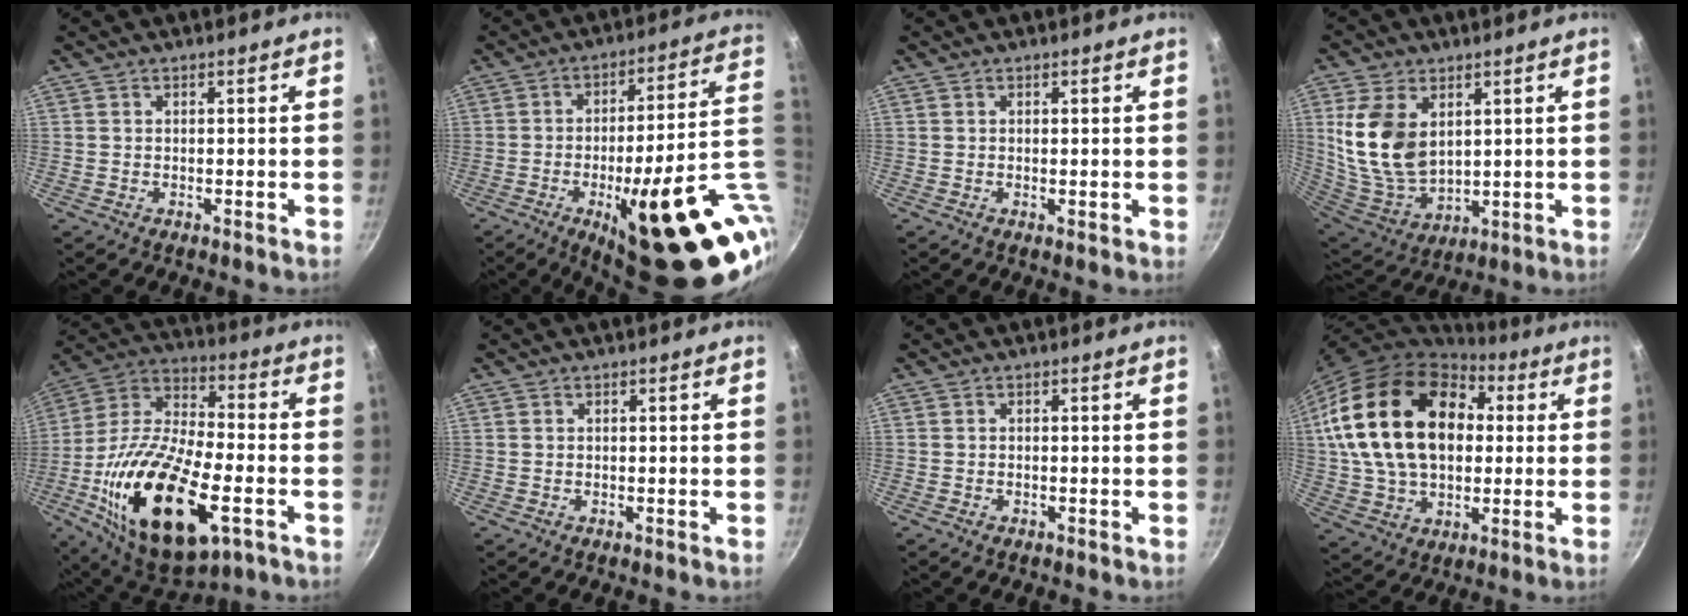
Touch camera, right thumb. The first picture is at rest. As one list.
[{"total": 29.6, "force": [-6.5, 8.7, 27.5], "torque": [-0.328, -0.001, -0.074]}, {"total": 0.7, "force": [0.1, 0.2, 0.7], "torque": [-0.009, -0.004, -0.001]}, {"total": 15.2, "force": [4.0, 9.8, 10.9], "torque": [-0.204, -0.033, 0.093]}, {"total": 28.3, "force": [-8.9, 13.2, 23.5], "torque": [-0.428, 0.015, -0.156]}, {"total": 0.0}, {"total": 0.5, "force": [-0.4, 0.2, 0.3], "torque": [-0.006, 0.001, -0.008]}, {"total": 25.5, "force": [5.1, 17.2, 18.0], "torque": [-0.307, 0.018, 0.092]}]